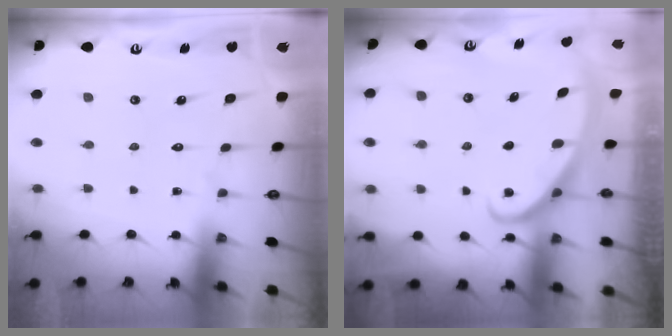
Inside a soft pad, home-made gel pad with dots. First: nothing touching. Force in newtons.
{"total": 2.9, "press": 2.9, "slide": 0.4}